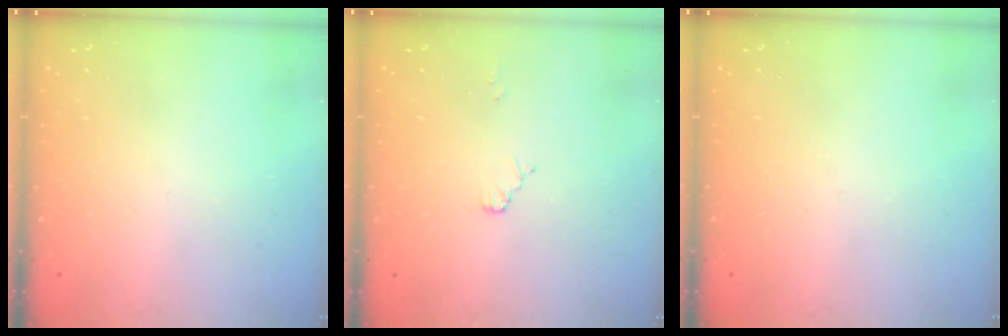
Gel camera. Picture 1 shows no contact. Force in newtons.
{"total": 2.0, "press": 1.9, "slide": 0.3}
{"total": 0.0}